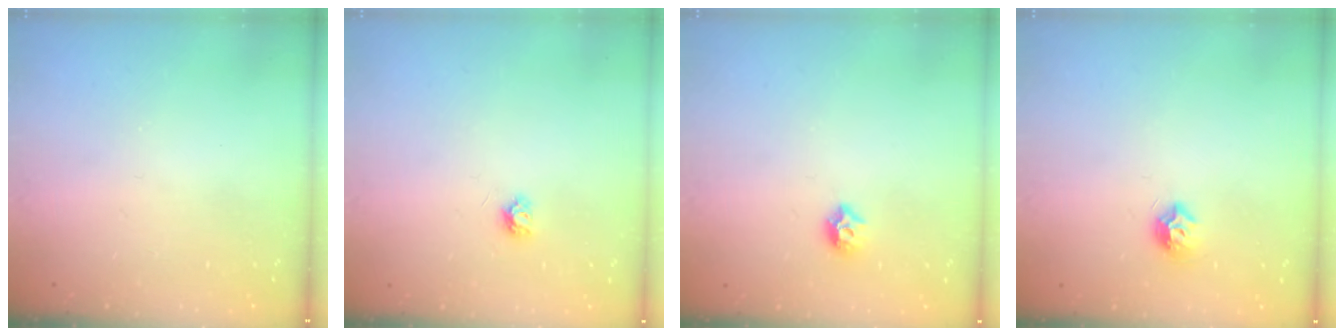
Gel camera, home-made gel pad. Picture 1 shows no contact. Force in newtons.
{"total": 3.8, "press": 3.8, "slide": 0.4}
{"total": 6.4, "press": 6.3, "slide": 0.8}
{"total": 7.9, "press": 7.9, "slide": 0.8}